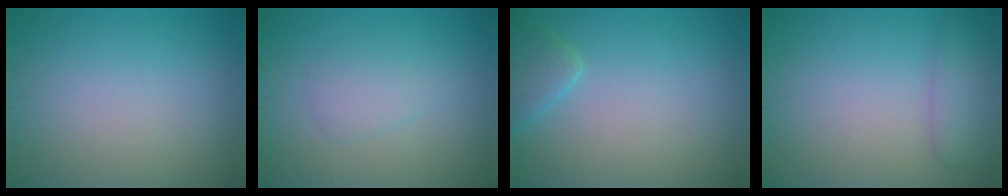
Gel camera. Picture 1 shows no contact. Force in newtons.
{"total": 1.8, "press": 1.8, "slide": 0.0}
{"total": 2.2, "press": 2.2, "slide": 0.1}
{"total": 2.3, "press": 2.3, "slide": 0.1}